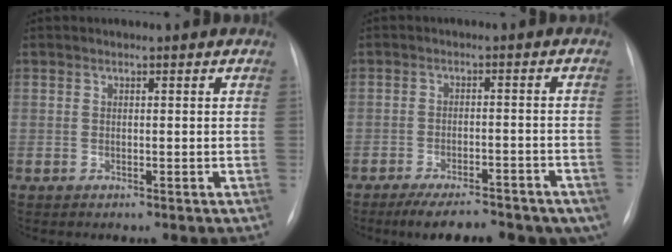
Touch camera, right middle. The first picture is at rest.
{"total": 15.0, "force": [-11.4, 4.9, 8.3], "torque": [-0.098, -0.005, -0.148]}